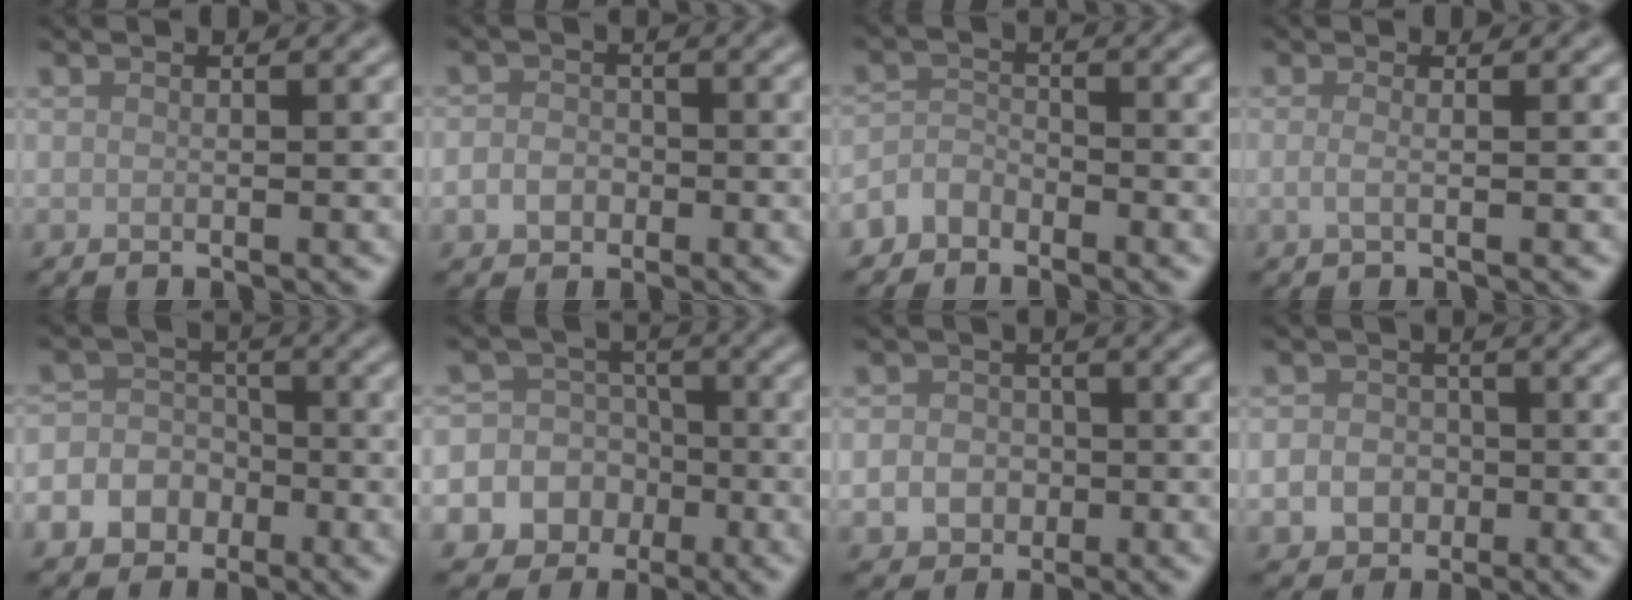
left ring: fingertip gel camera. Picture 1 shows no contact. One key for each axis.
{"total": 2.1, "fx": -0.8, "fy": 1.7, "fz": 0.9, "tx": -0.012, "ty": -0.001, "tz": -0.020}
{"total": 2.3, "fx": -1.8, "fy": 1.3, "fz": 0.4, "tx": -0.004, "ty": 0.009, "tz": -0.042}
{"total": 1.4, "fx": -0.2, "fy": 0.5, "fz": 1.3, "tx": -0.023, "ty": -0.005, "tz": -0.009}
{"total": 6.1, "fx": -2.9, "fy": 5.1, "fz": 1.7, "tx": -0.016, "ty": 0.001, "tz": -0.066}
{"total": 11.5, "fx": -4.2, "fy": 10.5, "fz": 2.3, "tx": -0.065, "ty": -0.011, "tz": -0.084}
{"total": 3.4, "fx": -0.9, "fy": 3.0, "fz": 1.4, "tx": -0.002, "ty": -0.006, "tz": -0.025}
{"total": 3.8, "fx": -1.2, "fy": 3.3, "fz": 1.5, "tx": 0.001, "ty": -0.004, "tz": -0.031}